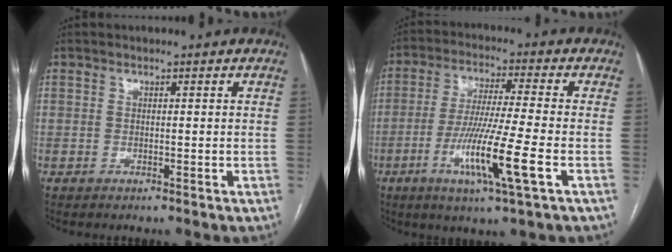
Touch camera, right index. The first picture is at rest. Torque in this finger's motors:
{"motor_torque": [0.68, -0.07, 0.33, 0.08]}